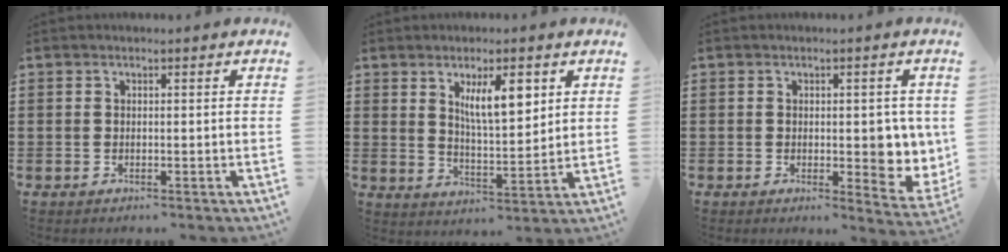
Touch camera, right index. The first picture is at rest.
{"total": 7.3, "force": [3.1, 2.5, 6.2], "torque": [-0.113, 0.000, 0.048]}
{"total": 4.5, "force": [0.6, 2.6, 3.7], "torque": [-0.040, -0.001, 0.005]}